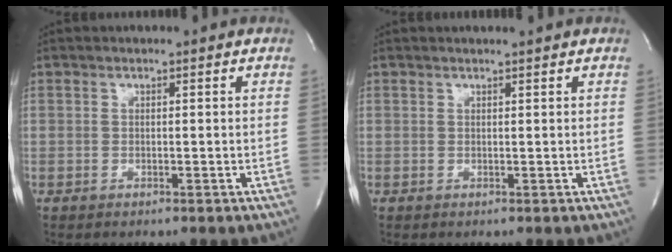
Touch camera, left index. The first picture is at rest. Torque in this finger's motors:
{"motor_torque": [0.22, -0.21, 0.06, 0.00]}